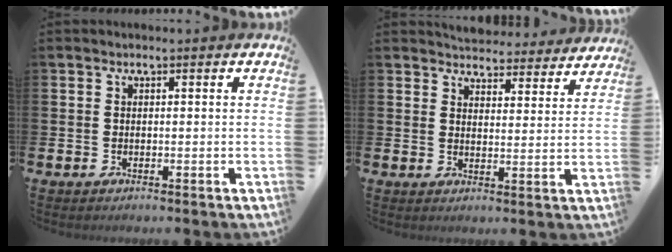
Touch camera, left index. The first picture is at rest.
{"total": 4.6, "force": [4.5, 1.1, -0.2], "torque": [0.002, -0.038, 0.077]}